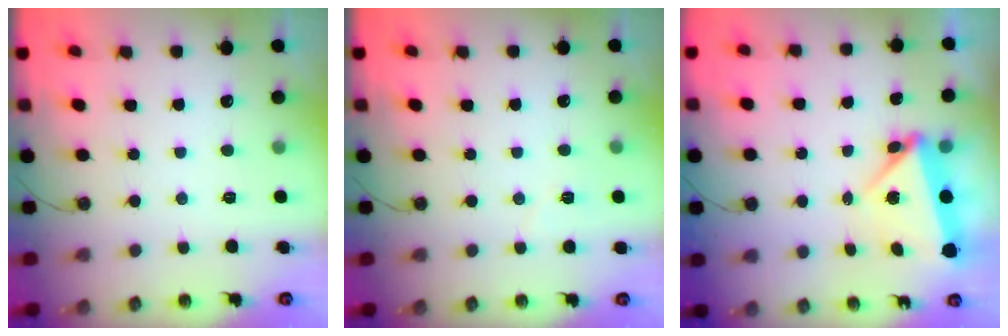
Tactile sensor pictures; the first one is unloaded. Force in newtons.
{"total": 3.9, "press": 3.7, "slide": 1.3}
{"total": 5.9, "press": 5.8, "slide": 1.1}